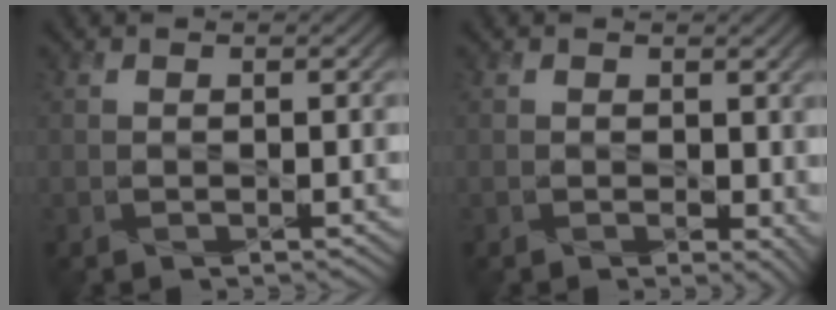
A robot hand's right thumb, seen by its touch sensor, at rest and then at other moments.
{"total": 3.0, "force": [0.3, 2.0, 2.2], "torque": [-0.033, -0.010, 0.010]}